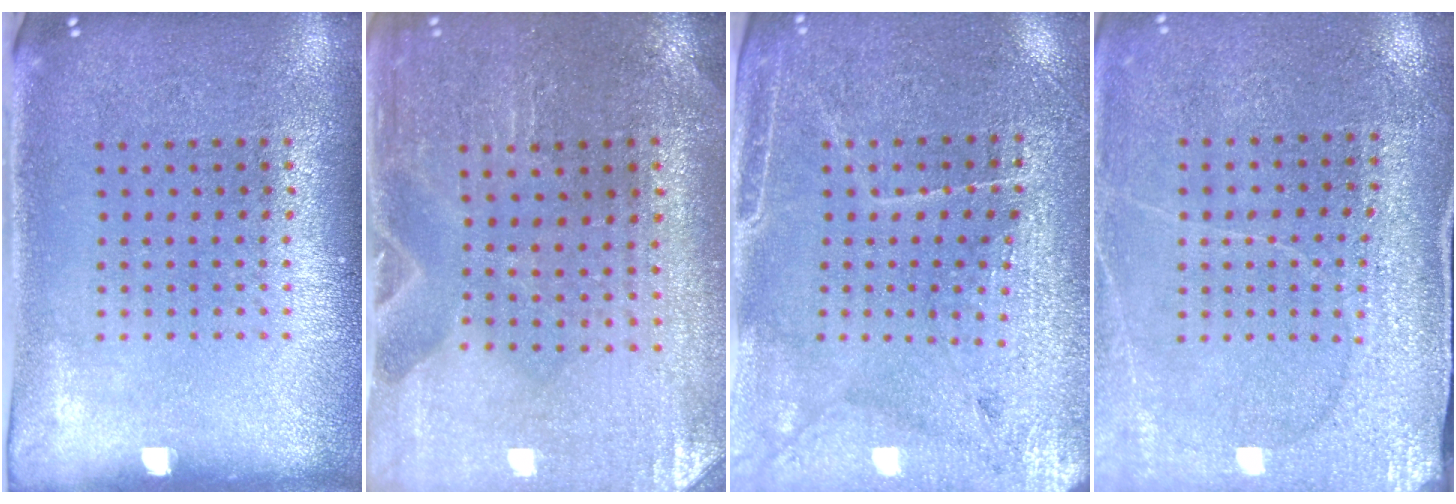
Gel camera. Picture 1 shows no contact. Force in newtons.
{"total": 0.6, "press": 0.6, "slide": 0.0}
{"total": 3.1, "press": 3.0, "slide": 1.0}
{"total": 3.0, "press": 3.0, "slide": 0.1}